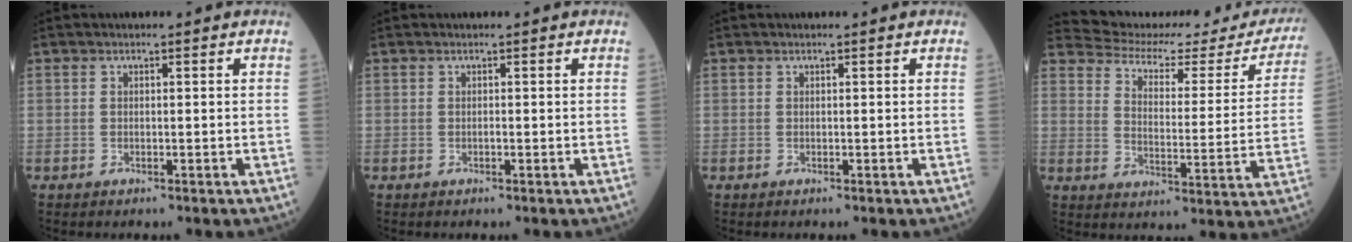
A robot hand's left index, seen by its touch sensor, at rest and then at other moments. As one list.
[{"total": 0.0}, {"total": 0.0}, {"total": 22.3, "force": [21.3, 4.8, 4.8], "torque": [-0.065, -0.062, 0.253]}]